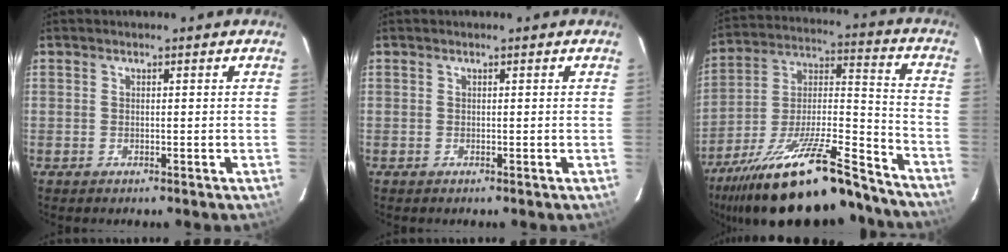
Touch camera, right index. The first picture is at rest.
{"total": 0.0}
{"total": 26.9, "force": [-21.1, 6.5, 15.5], "torque": [-0.263, -0.010, -0.320]}